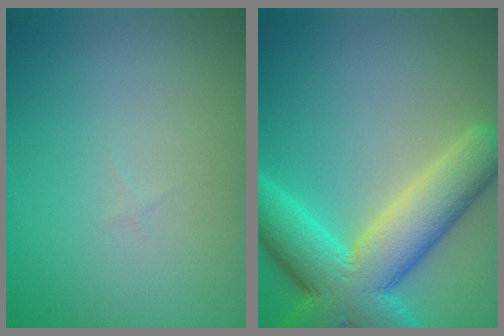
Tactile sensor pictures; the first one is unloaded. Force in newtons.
{"total": 10.4, "press": 10.4, "slide": 0.6}